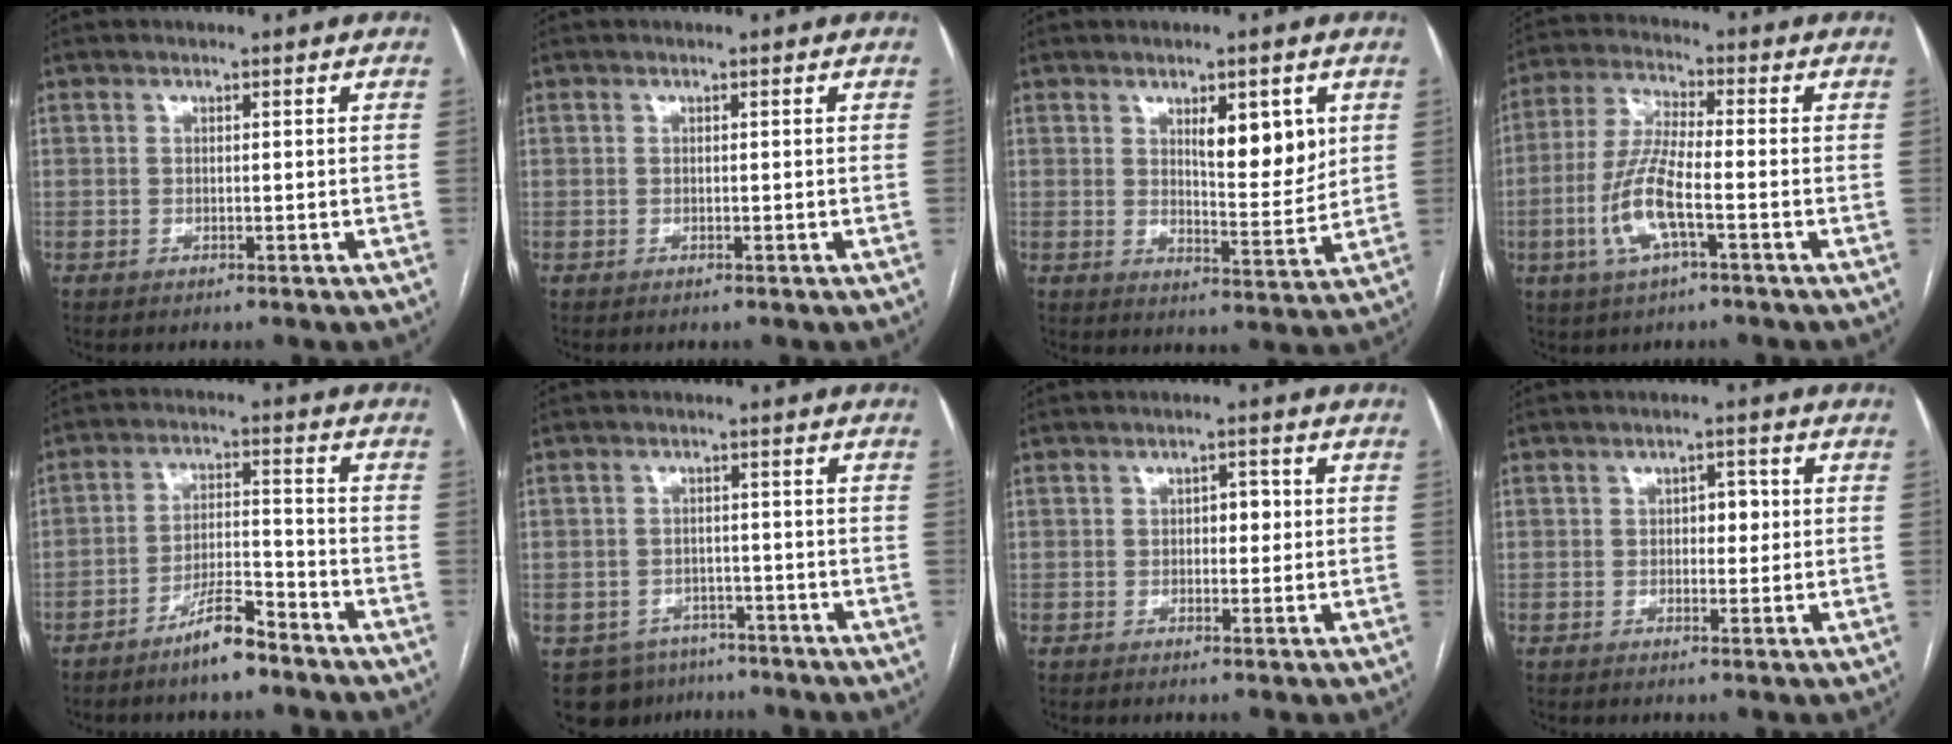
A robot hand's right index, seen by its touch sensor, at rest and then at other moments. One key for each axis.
{"total": 0.0}
{"total": 7.7, "fx": 3.1, "fy": 2.3, "fz": 6.7, "tx": -0.100, "ty": -0.009, "tz": 0.049}
{"total": 9.4, "fx": -3.1, "fy": 1.7, "fz": 8.7, "tx": -0.189, "ty": -0.003, "tz": -0.064}
{"total": 7.1, "fx": -5.6, "fy": 1.0, "fz": 4.3, "tx": -0.080, "ty": 0.000, "tz": -0.103}
{"total": 7.5, "fx": -4.8, "fy": 5.6, "fz": 0.8, "tx": -0.013, "ty": 0.008, "tz": -0.062}
{"total": 2.5, "fx": 0.2, "fy": 1.4, "fz": 2.0, "tx": -0.027, "ty": 0.010, "tz": 0.003}
{"total": 2.9, "fx": 0.3, "fy": 1.7, "fz": 2.3, "tx": -0.031, "ty": 0.010, "tz": 0.005}